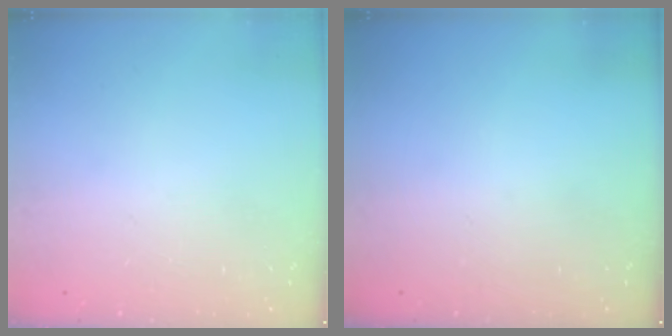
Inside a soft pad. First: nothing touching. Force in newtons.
{"total": 0.0}